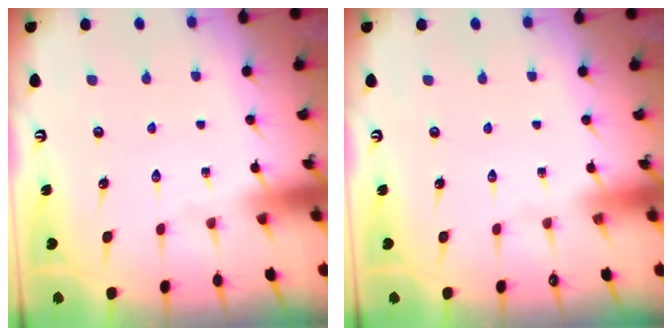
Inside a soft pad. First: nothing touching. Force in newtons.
{"total": 0.0}